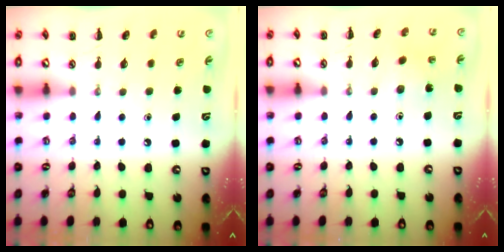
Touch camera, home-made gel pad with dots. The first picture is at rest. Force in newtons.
{"total": 1.5, "press": 1.4, "slide": 0.6}